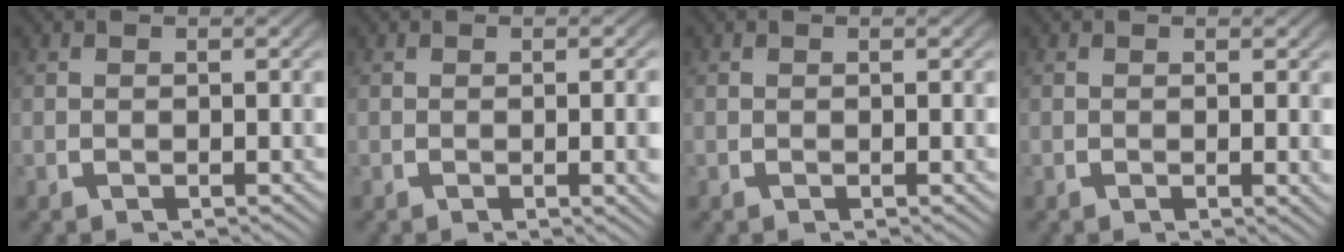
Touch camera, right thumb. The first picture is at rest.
{"total": 1.7, "force": [-0.1, 0.1, 1.7], "torque": [-0.017, 0.002, -0.003]}
{"total": 0.0}
{"total": 0.8, "force": [0.2, 0.0, 0.7], "torque": [-0.010, -0.003, 0.003]}